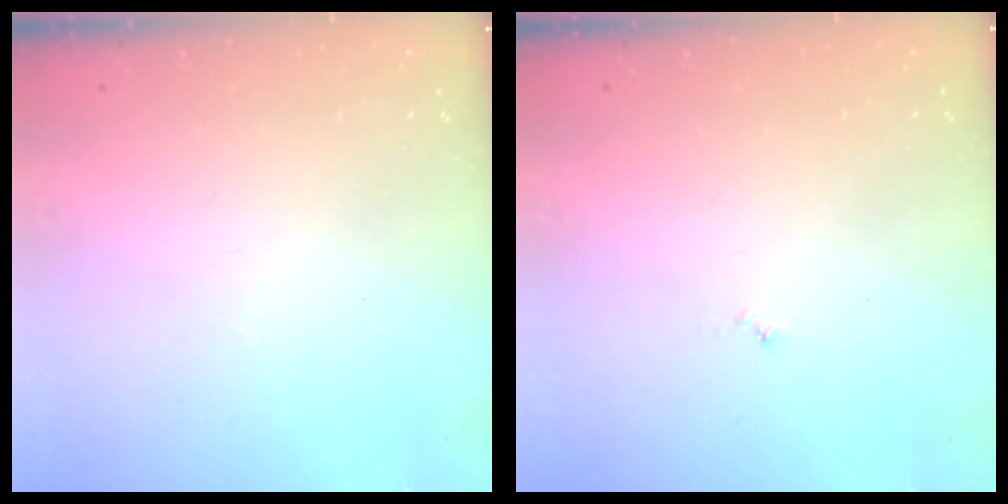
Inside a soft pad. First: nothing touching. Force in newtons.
{"total": 3.0, "press": 2.9, "slide": 0.3}